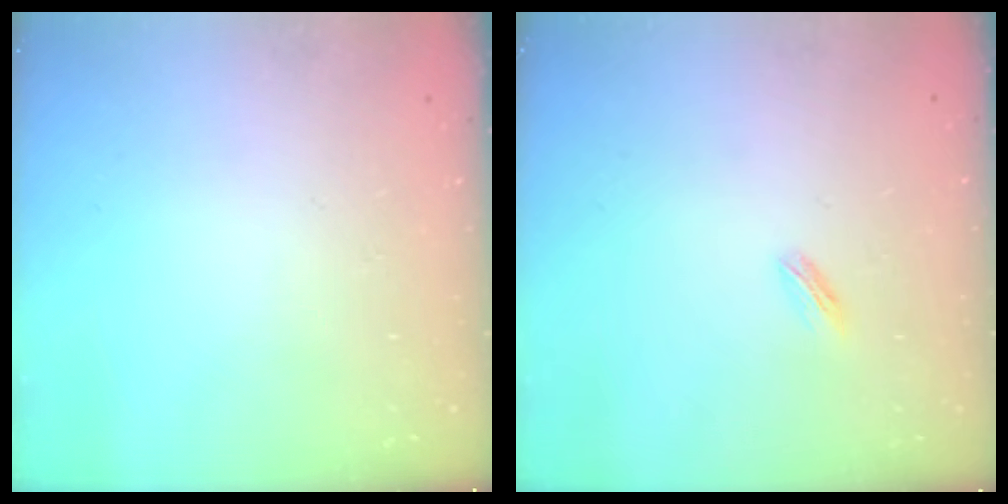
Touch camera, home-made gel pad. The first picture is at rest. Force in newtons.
{"total": 1.3, "press": 1.2, "slide": 0.3}